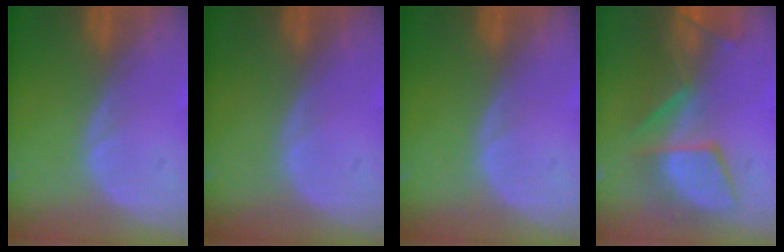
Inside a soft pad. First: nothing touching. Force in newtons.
{"total": 0.0}
{"total": 0.0}
{"total": 8.8, "press": 8.8, "slide": 0.6}